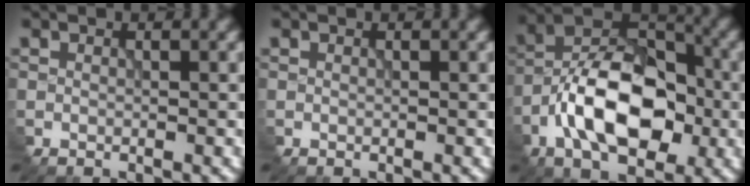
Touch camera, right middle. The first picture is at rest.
{"total": 0.0}
{"total": 10.2, "force": [-3.5, 5.7, 7.7], "torque": [-0.139, 0.019, -0.073]}